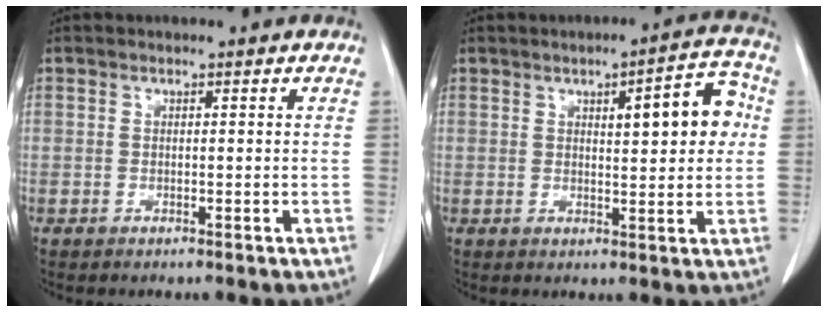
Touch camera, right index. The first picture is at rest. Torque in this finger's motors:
{"motor_torque": [0.33, 0.21, 0.18, 0.03]}